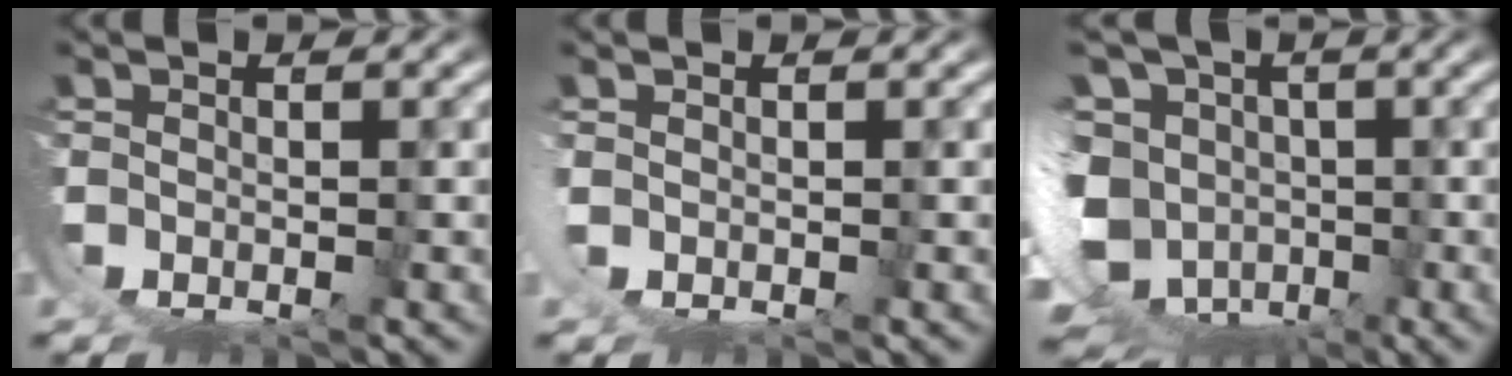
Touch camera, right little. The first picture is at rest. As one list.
[{"total": 0.8, "force": [0.7, -0.3, 0.5], "torque": [-0.019, -0.006, 0.019]}, {"total": 14.1, "force": [-2.3, 12.4, 6.4], "torque": [-0.167, -0.060, -0.033]}]